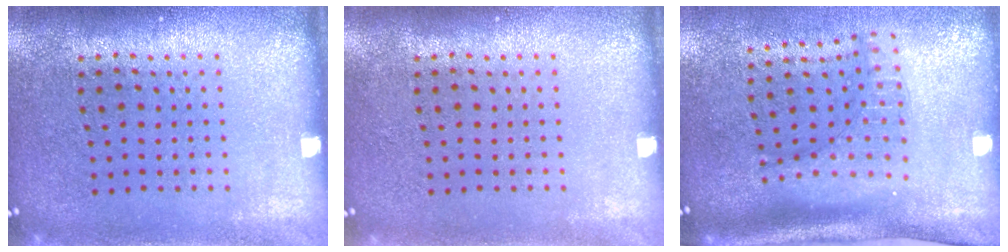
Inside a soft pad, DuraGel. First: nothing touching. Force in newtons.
{"total": 0.0}
{"total": 2.1, "press": 1.4, "slide": 1.6}